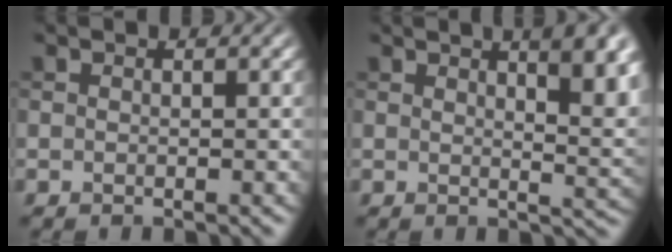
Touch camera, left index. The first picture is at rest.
{"total": 8.2, "force": [3.7, 3.1, 6.6], "torque": [-0.049, 0.013, 0.051]}